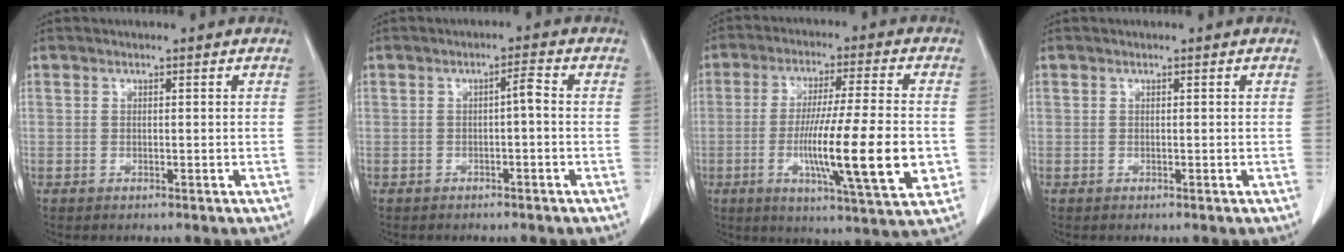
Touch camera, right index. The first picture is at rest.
{"total": 2.0, "force": [-0.4, 0.1, 1.9], "torque": [-0.030, 0.004, -0.006]}
{"total": 16.4, "force": [-3.1, 1.0, 16.1], "torque": [-0.259, -0.018, -0.048]}
{"total": 0.0}